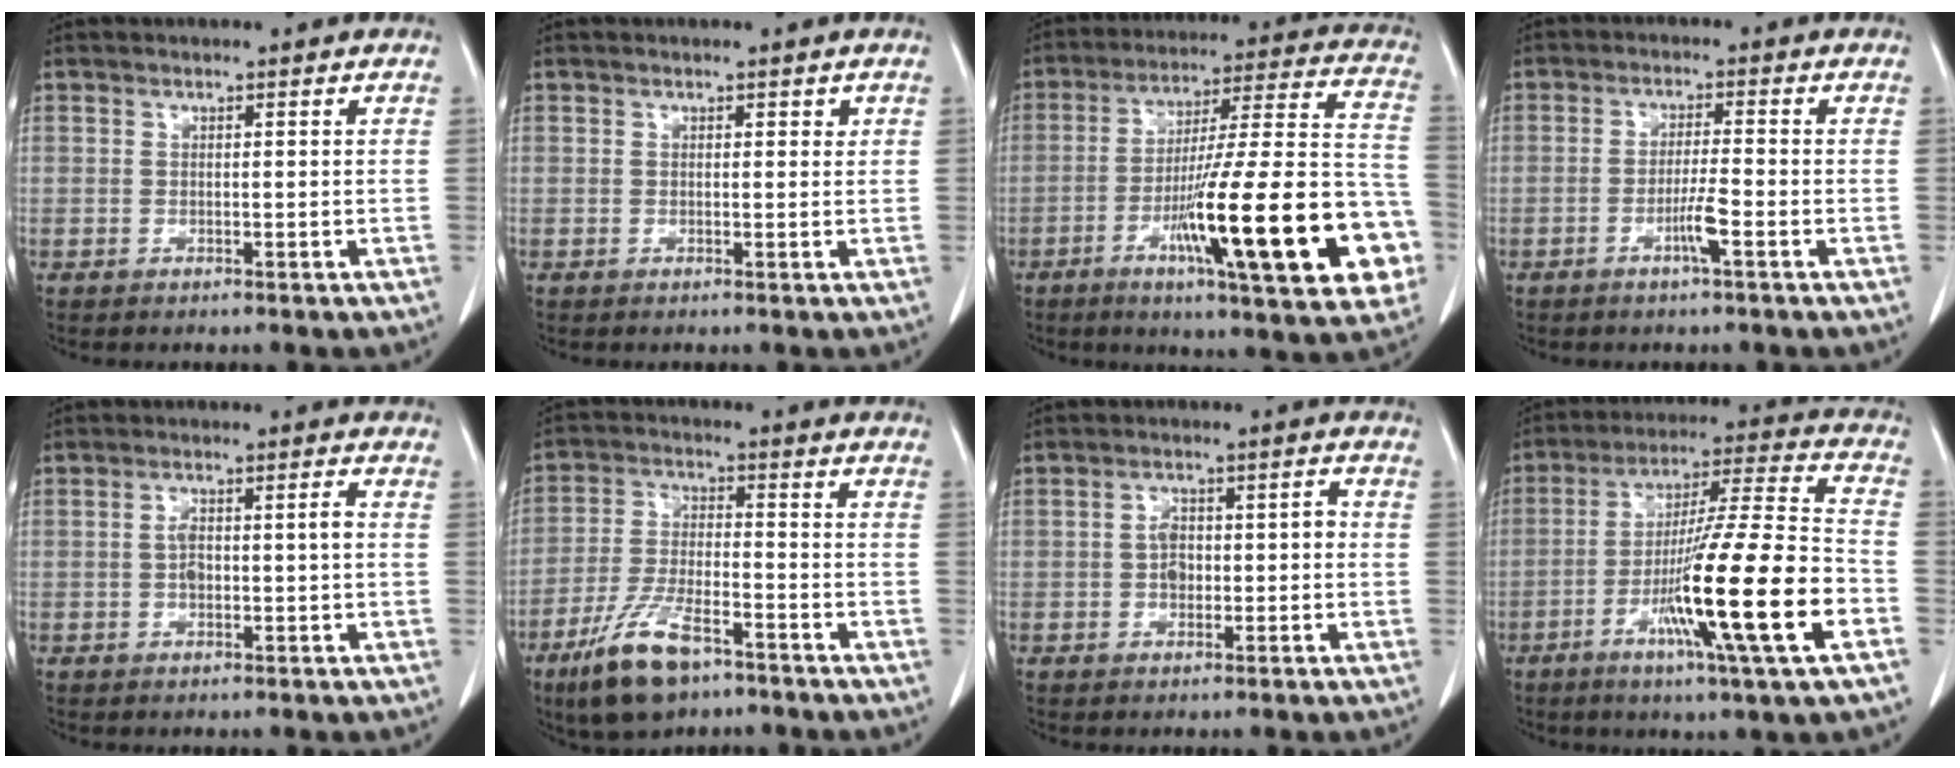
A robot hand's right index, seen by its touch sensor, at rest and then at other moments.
{"total": 0.8, "force": [0.5, 0.5, 0.4], "torque": [-0.001, -0.001, 0.002]}
{"total": 25.8, "force": [-8.7, 2.7, 24.1], "torque": [-0.305, 0.000, -0.128]}
{"total": 3.8, "force": [-1.8, -0.3, 3.4], "torque": [-0.064, -0.005, -0.035]}
{"total": 4.0, "force": [-0.4, 1.0, 3.9], "torque": [-0.081, 0.011, -0.006]}
{"total": 11.1, "force": [-7.2, 3.3, 7.7], "torque": [-0.165, -0.018, -0.130]}
{"total": 4.3, "force": [-0.8, 2.5, 3.5], "torque": [-0.061, 0.023, -0.012]}
{"total": 20.2, "force": [-7.2, -0.4, 18.9], "torque": [-0.319, -0.018, -0.125]}